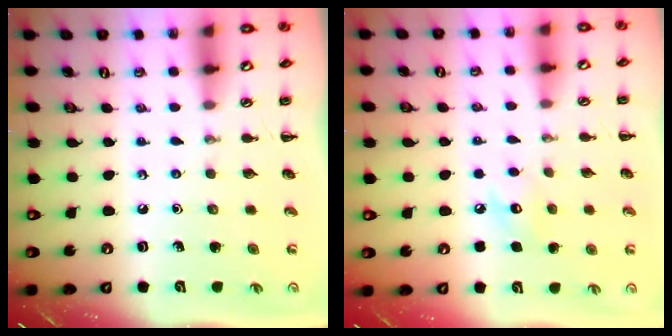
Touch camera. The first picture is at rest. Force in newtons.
{"total": 6.3, "press": 6.3, "slide": 1.1}